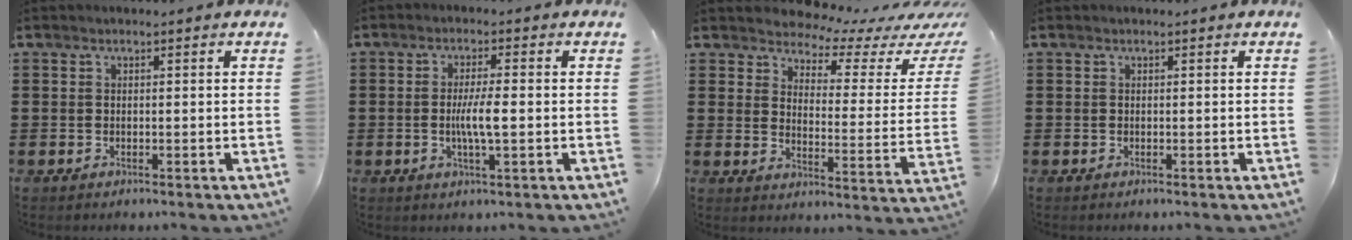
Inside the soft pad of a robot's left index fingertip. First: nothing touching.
{"total": 4.7, "force": [-0.4, 0.6, 4.7], "torque": [-0.088, -0.003, -0.011]}
{"total": 4.2, "force": [4.1, 0.7, 1.0], "torque": [-0.038, -0.035, 0.065]}
{"total": 0.0}